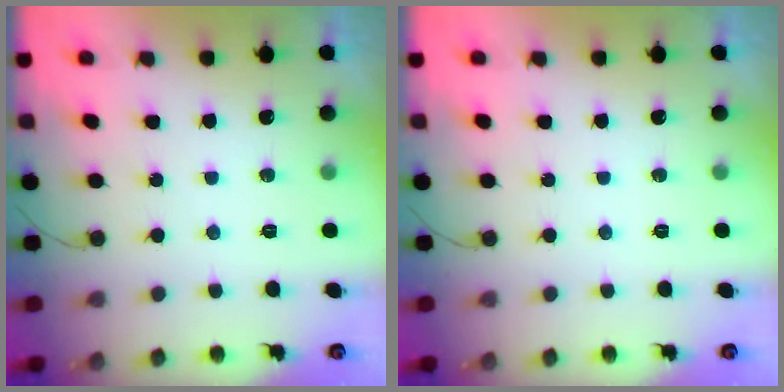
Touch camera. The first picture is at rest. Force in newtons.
{"total": 0.0}